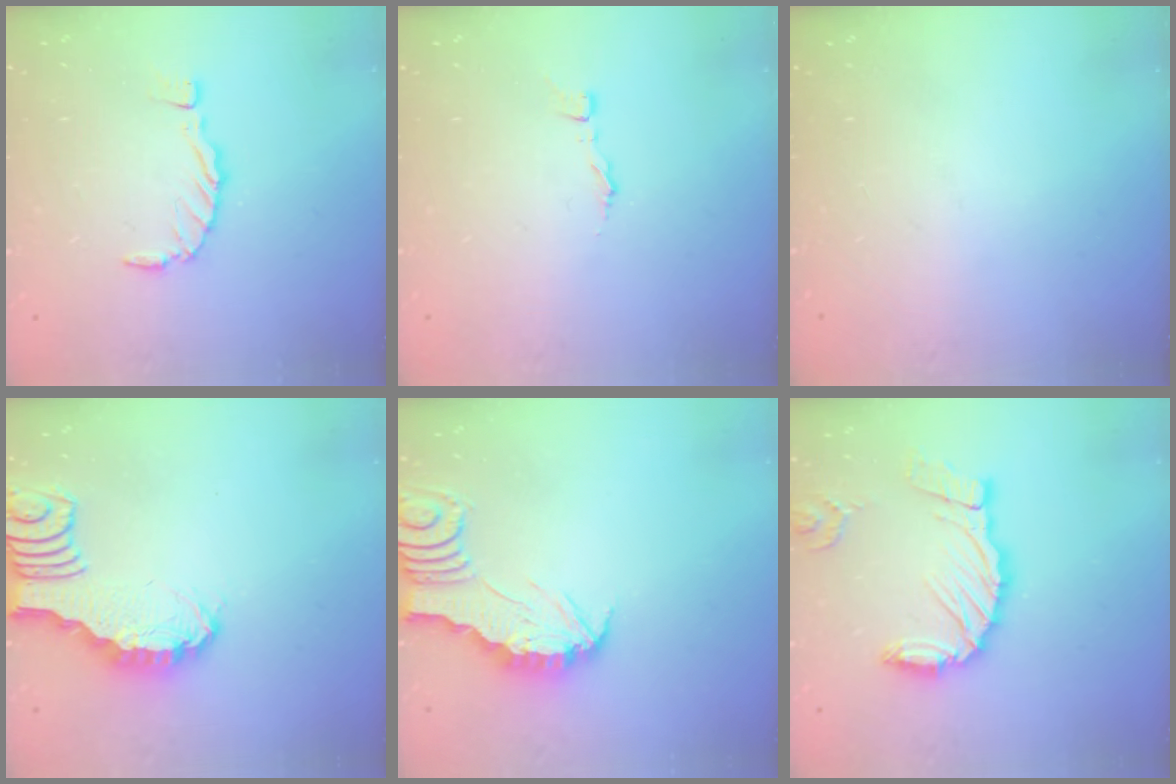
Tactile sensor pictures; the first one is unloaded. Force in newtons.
{"total": 2.9, "press": 2.9, "slide": 0.3}
{"total": 0.0}
{"total": 2.0, "press": 2.0, "slide": 0.1}
{"total": 2.9, "press": 2.9, "slide": 0.3}
{"total": 13.3, "press": 13.2, "slide": 1.6}